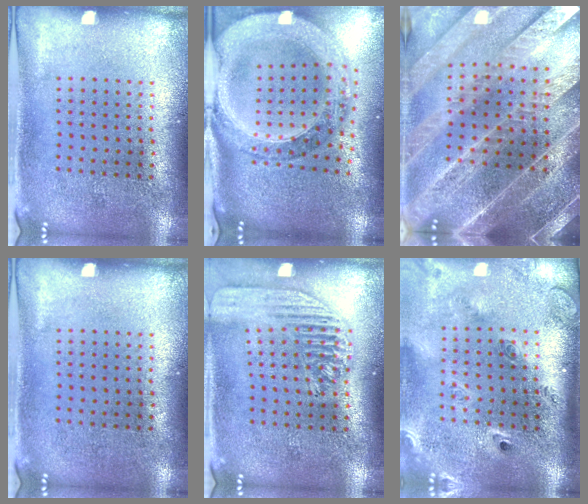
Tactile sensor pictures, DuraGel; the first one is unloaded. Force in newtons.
{"total": 2.6, "press": 2.3, "slide": 1.3}
{"total": 4.0, "press": 3.7, "slide": 1.4}
{"total": 0.0}
{"total": 1.6, "press": 1.4, "slide": 0.6}
{"total": 2.7, "press": 2.0, "slide": 1.8}